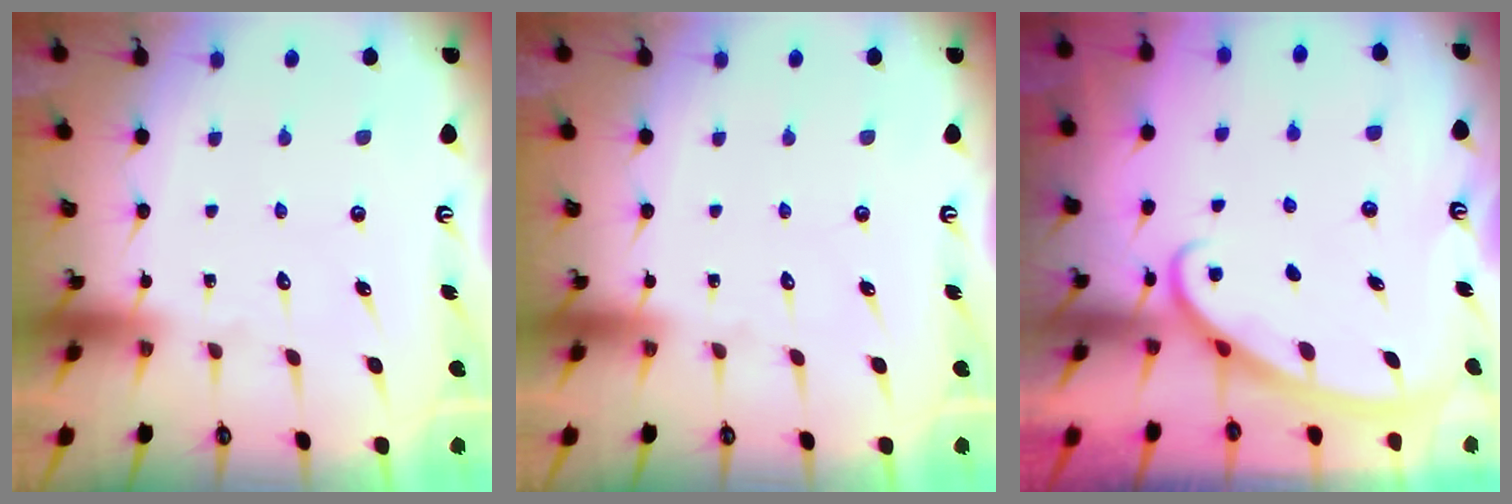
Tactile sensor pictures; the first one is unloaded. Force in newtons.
{"total": 0.0}
{"total": 2.9, "press": 2.9, "slide": 0.3}